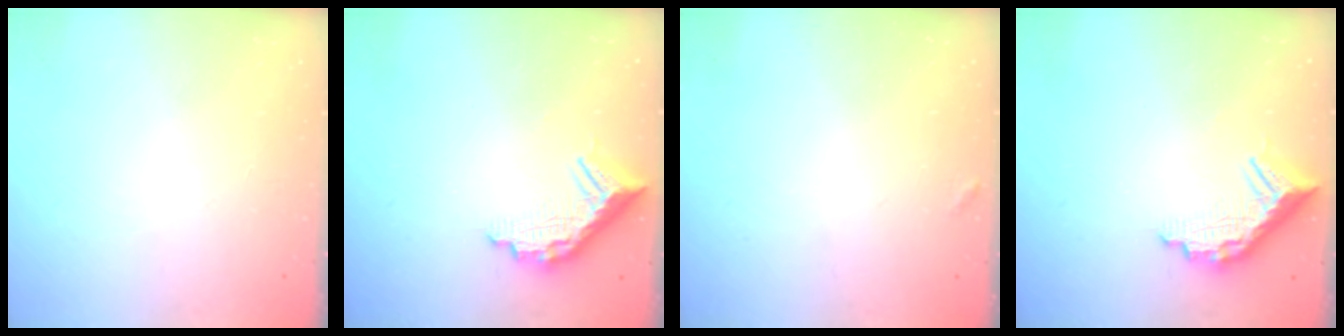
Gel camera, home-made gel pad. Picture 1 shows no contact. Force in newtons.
{"total": 10.9, "press": 10.9, "slide": 1.1}
{"total": 4.1, "press": 4.1, "slide": 0.1}
{"total": 10.9, "press": 10.9, "slide": 1.1}